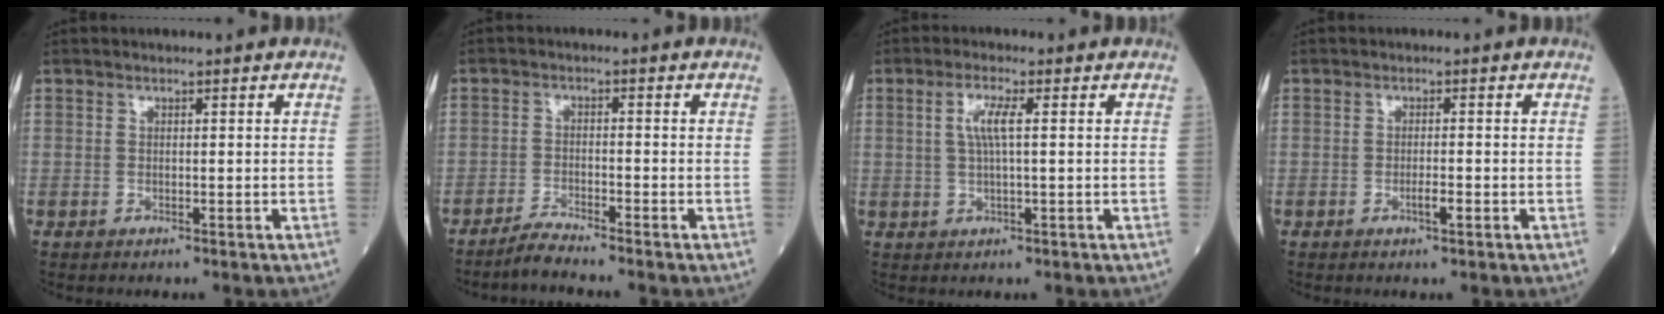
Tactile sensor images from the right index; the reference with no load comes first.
{"total": 3.2, "force": [-3.0, -0.8, 0.6], "torque": [-0.017, -0.015, -0.061]}
{"total": 3.6, "force": [0.7, 0.3, 3.5], "torque": [-0.074, 0.005, 0.015]}
{"total": 1.6, "force": [-0.7, 0.2, 1.4], "torque": [-0.026, -0.001, -0.012]}